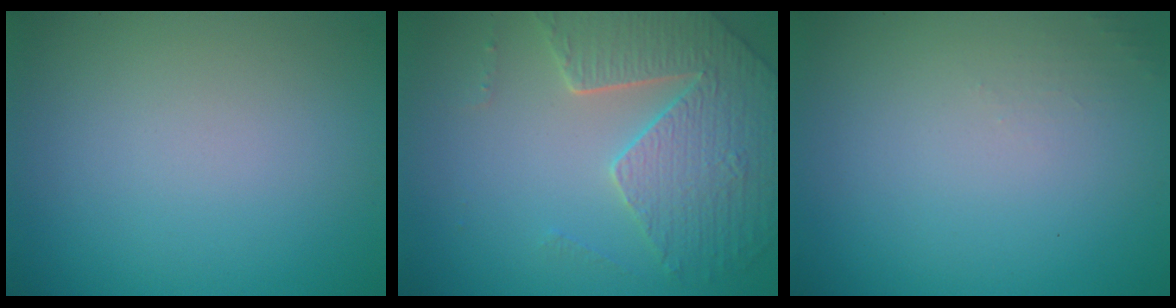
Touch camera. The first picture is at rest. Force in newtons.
{"total": 5.2, "press": 4.7, "slide": 2.3}
{"total": 0.7, "press": 0.6, "slide": 0.1}